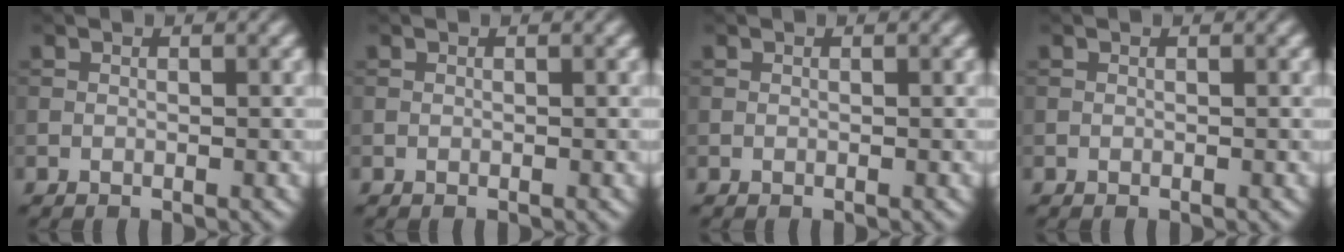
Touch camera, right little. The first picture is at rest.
{"total": 0.0}
{"total": 0.0}
{"total": 0.0}